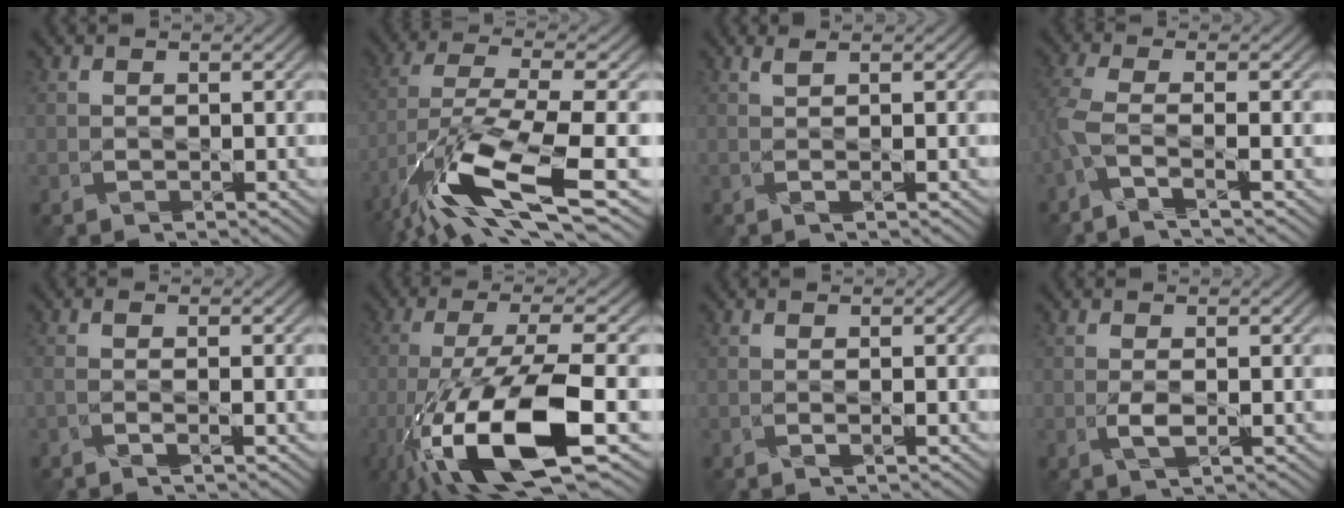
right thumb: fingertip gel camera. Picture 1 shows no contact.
{"total": 14.6, "force": [-8.0, 3.7, 11.7], "torque": [-0.258, -0.022, -0.147]}
{"total": 1.4, "force": [0.4, -0.9, 0.9], "torque": [-0.025, 0.003, 0.009]}
{"total": 4.2, "force": [-2.1, 0.2, 3.7], "torque": [-0.093, -0.001, -0.056]}
{"total": 1.9, "force": [-1.1, -0.4, 1.5], "torque": [-0.040, -0.001, -0.027]}
{"total": 15.8, "force": [-7.2, 3.9, 13.6], "torque": [-0.287, -0.025, -0.129]}
{"total": 1.0, "force": [-0.5, -0.3, 0.8], "torque": [-0.020, 0.002, -0.009]}
{"total": 1.8, "force": [-0.4, 0.3, 1.7], "torque": [-0.041, 0.000, -0.006]}